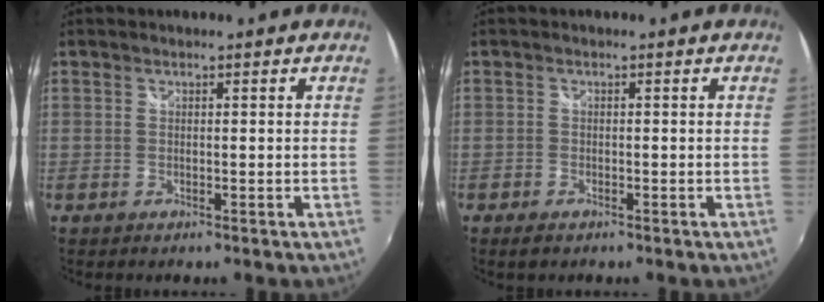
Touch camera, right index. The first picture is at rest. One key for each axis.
{"total": 1.8, "fx": -1.3, "fy": 1.0, "fz": 0.8, "tx": -0.021, "ty": -0.005, "tz": -0.026}